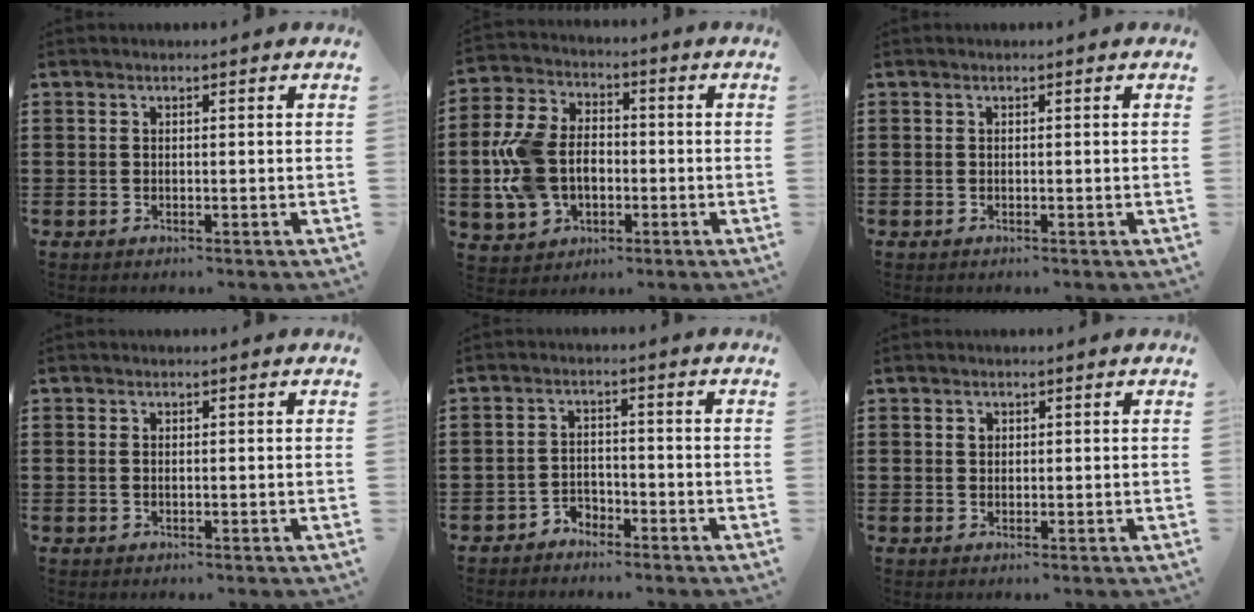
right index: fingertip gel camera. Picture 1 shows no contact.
{"total": 10.2, "force": [-0.9, 7.5, 6.9], "torque": [-0.189, 0.011, -0.024]}
{"total": 0.0}
{"total": 1.0, "force": [0.1, 0.6, 0.8], "torque": [-0.017, 0.005, 0.000]}
{"total": 2.6, "force": [-2.4, 1.0, -0.1], "torque": [-0.007, 0.005, -0.052]}
{"total": 1.1, "force": [0.4, 0.9, 0.5], "torque": [-0.011, 0.004, 0.008]}